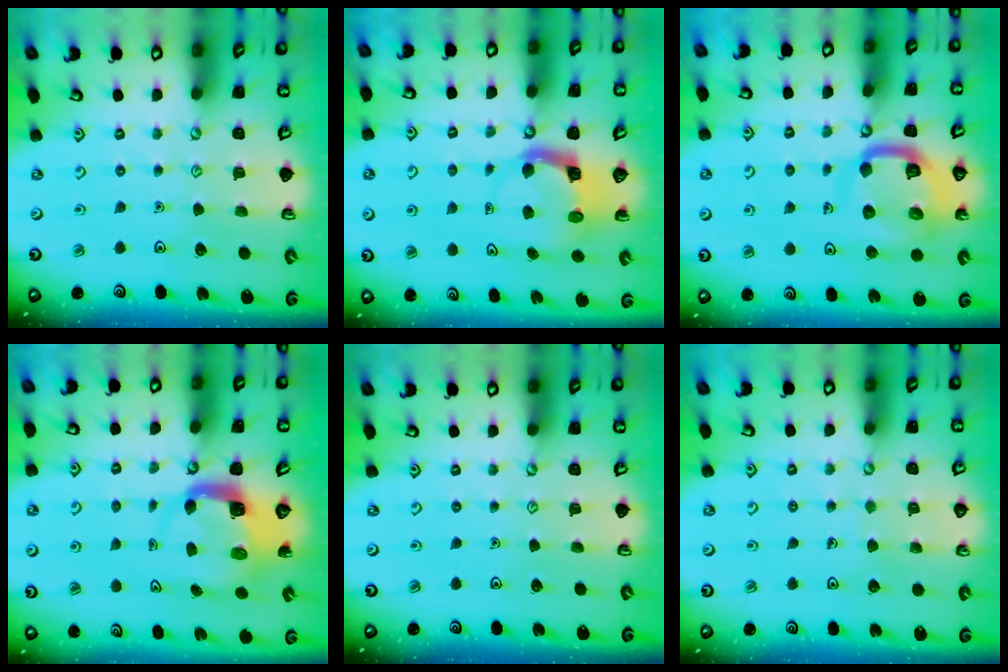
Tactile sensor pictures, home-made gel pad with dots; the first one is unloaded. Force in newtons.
{"total": 3.9, "press": 3.9, "slide": 0.3}
{"total": 13.4, "press": 13.4, "slide": 1.5}
{"total": 4.6, "press": 4.6, "slide": 0.5}
{"total": 0.0}
{"total": 2.6, "press": 2.6, "slide": 0.2}